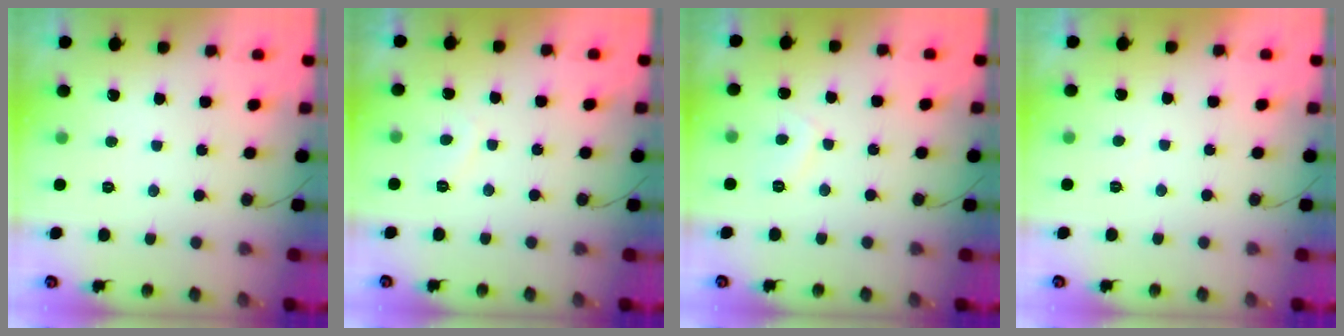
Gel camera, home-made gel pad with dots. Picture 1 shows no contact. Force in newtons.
{"total": 0.8, "press": 0.5, "slide": 0.6}
{"total": 2.5, "press": 2.4, "slide": 0.7}
{"total": 1.2, "press": 1.1, "slide": 0.4}